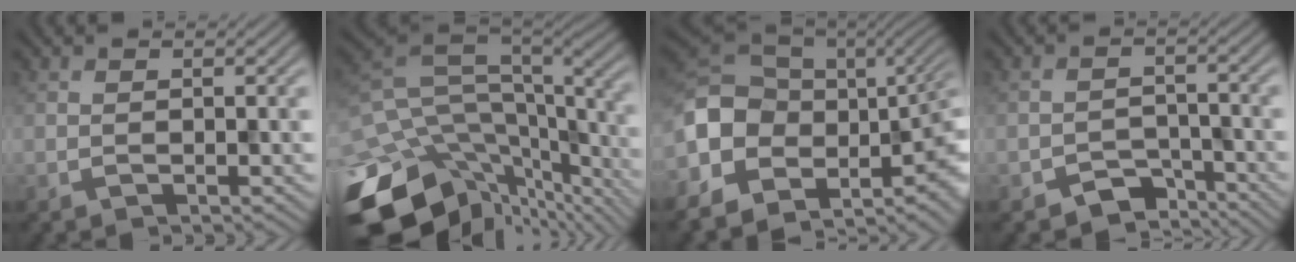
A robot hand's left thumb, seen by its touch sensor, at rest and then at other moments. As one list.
[{"total": 16.2, "force": [-5.9, 10.0, 11.3], "torque": [-0.273, -0.020, -0.083]}, {"total": 16.0, "force": [-0.6, 11.0, 11.6], "torque": [-0.245, -0.030, 0.017]}, {"total": 4.2, "force": [-3.3, 2.2, 1.5], "torque": [-0.019, -0.005, -0.059]}]